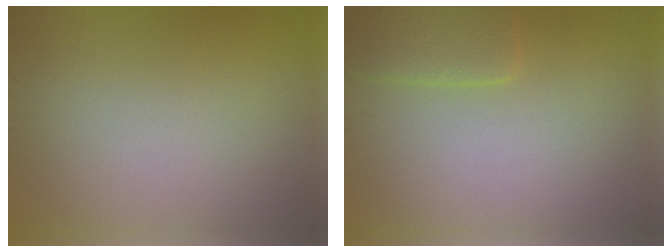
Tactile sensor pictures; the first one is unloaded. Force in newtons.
{"total": 3.0, "press": 3.0, "slide": 0.2}